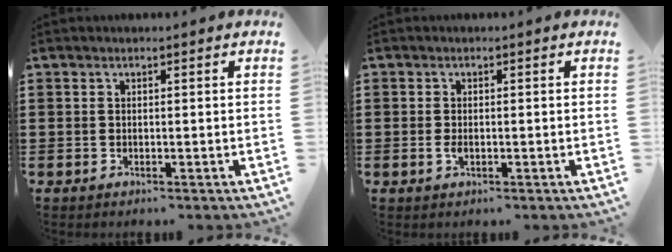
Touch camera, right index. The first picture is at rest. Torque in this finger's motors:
{"motor_torque": [1.31, 0.83, 0.07, 0.04]}